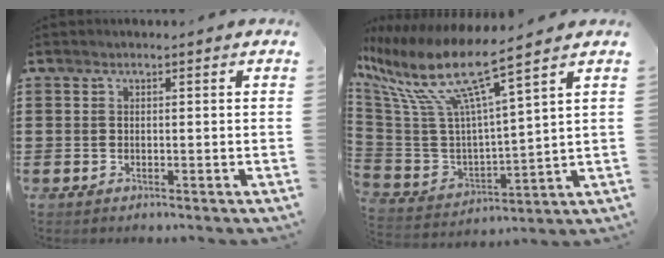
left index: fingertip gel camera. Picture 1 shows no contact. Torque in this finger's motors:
{"motor_torque": [2.14, 0.00, 0.84, 0.21]}